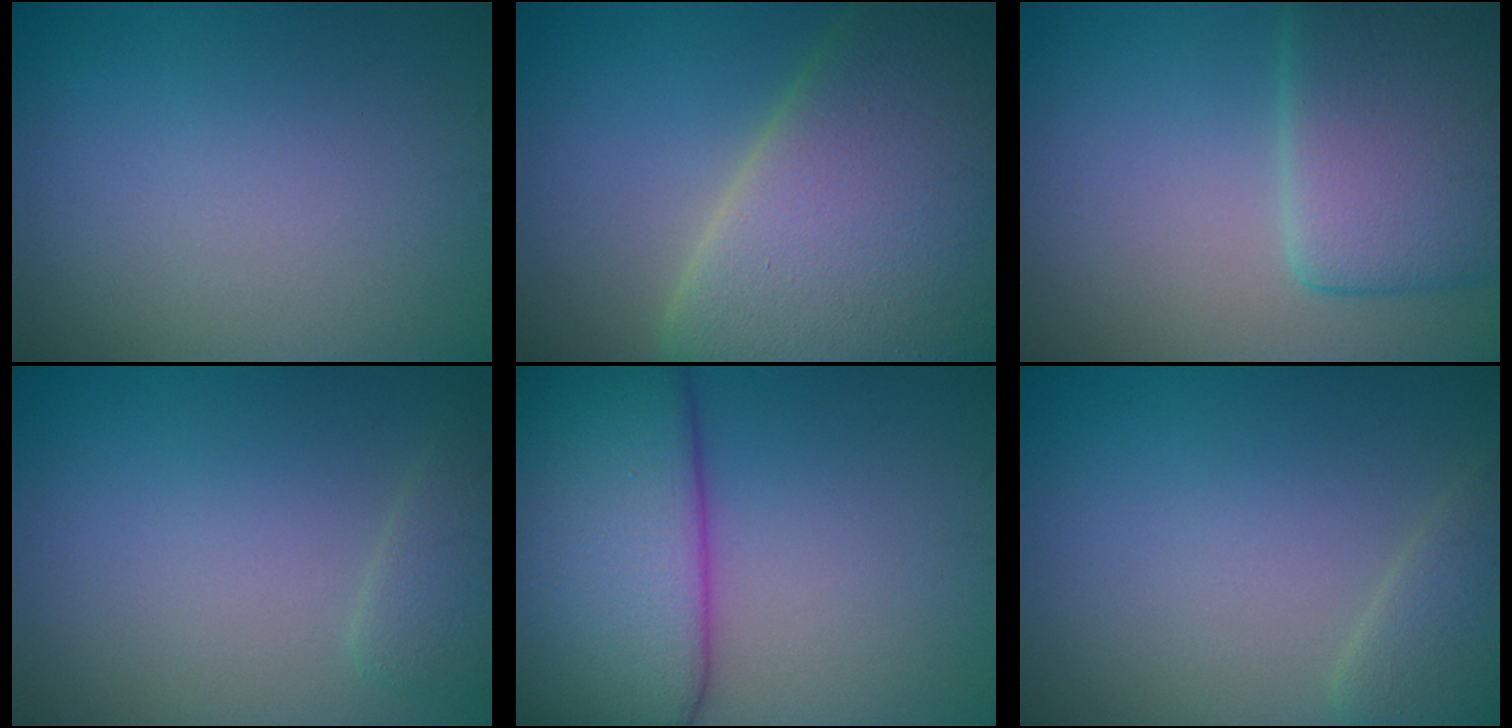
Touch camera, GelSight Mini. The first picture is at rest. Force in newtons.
{"total": 14.2, "press": 14.2, "slide": 0.8}
{"total": 7.3, "press": 7.3, "slide": 0.4}
{"total": 1.6, "press": 1.6, "slide": 0.2}
{"total": 14.0, "press": 14.0, "slide": 0.8}
{"total": 2.2, "press": 2.2, "slide": 0.2}